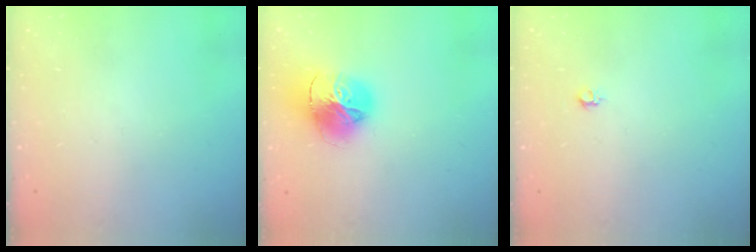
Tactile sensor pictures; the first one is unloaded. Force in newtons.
{"total": 18.4, "press": 18.3, "slide": 2.2}
{"total": 4.0, "press": 3.9, "slide": 0.7}